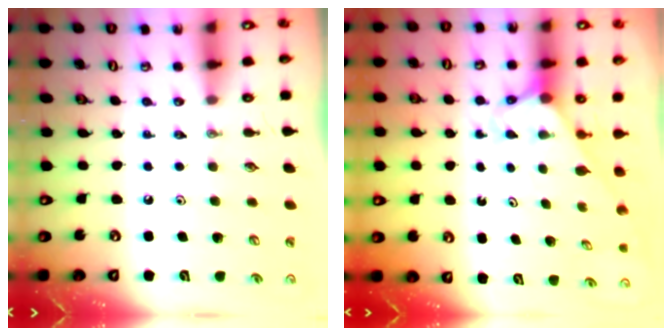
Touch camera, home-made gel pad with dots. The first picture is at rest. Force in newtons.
{"total": 2.7, "press": 2.7, "slide": 0.2}